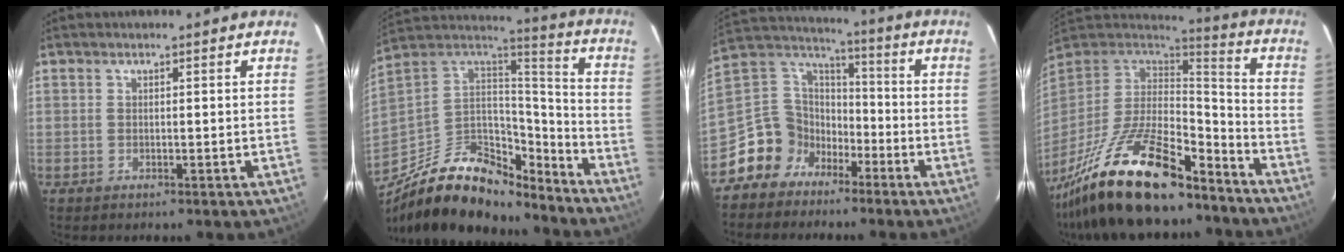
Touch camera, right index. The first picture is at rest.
{"total": 23.5, "force": [-17.0, 10.6, 12.3], "torque": [-0.248, 0.020, -0.274]}
{"total": 11.7, "force": [-7.2, 9.0, 2.1], "torque": [-0.066, 0.046, -0.139]}
{"total": 26.2, "force": [-18.6, 8.4, 16.4], "torque": [-0.320, -0.037, -0.307]}